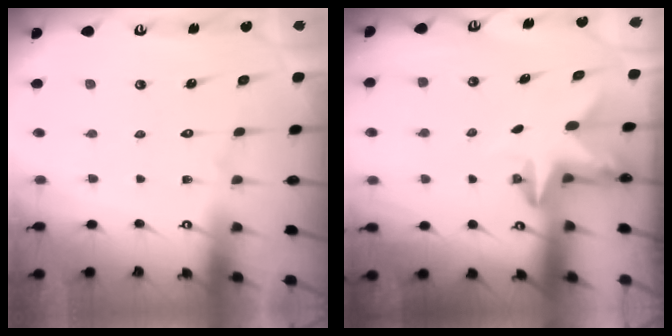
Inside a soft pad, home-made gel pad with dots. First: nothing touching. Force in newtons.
{"total": 2.4, "press": 2.3, "slide": 0.4}